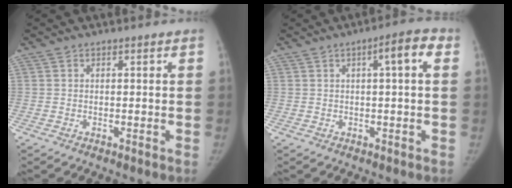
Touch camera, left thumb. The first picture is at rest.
{"total": 5.0, "force": [1.2, 0.8, 4.8], "torque": [-0.064, 0.014, 0.010]}